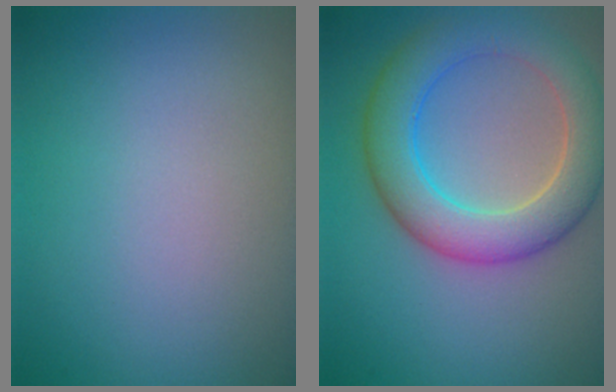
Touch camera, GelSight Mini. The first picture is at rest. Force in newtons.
{"total": 6.9, "press": 6.9, "slide": 0.5}